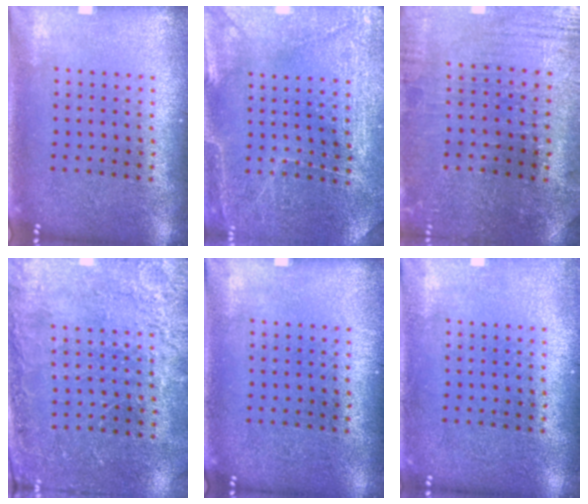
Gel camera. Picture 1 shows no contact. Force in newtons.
{"total": 2.9, "press": 2.9, "slide": 0.3}
{"total": 0.8, "press": 0.7, "slide": 0.4}
{"total": 2.4, "press": 2.4, "slide": 0.6}
{"total": 0.0}
{"total": 0.9, "press": 0.8, "slide": 0.2}